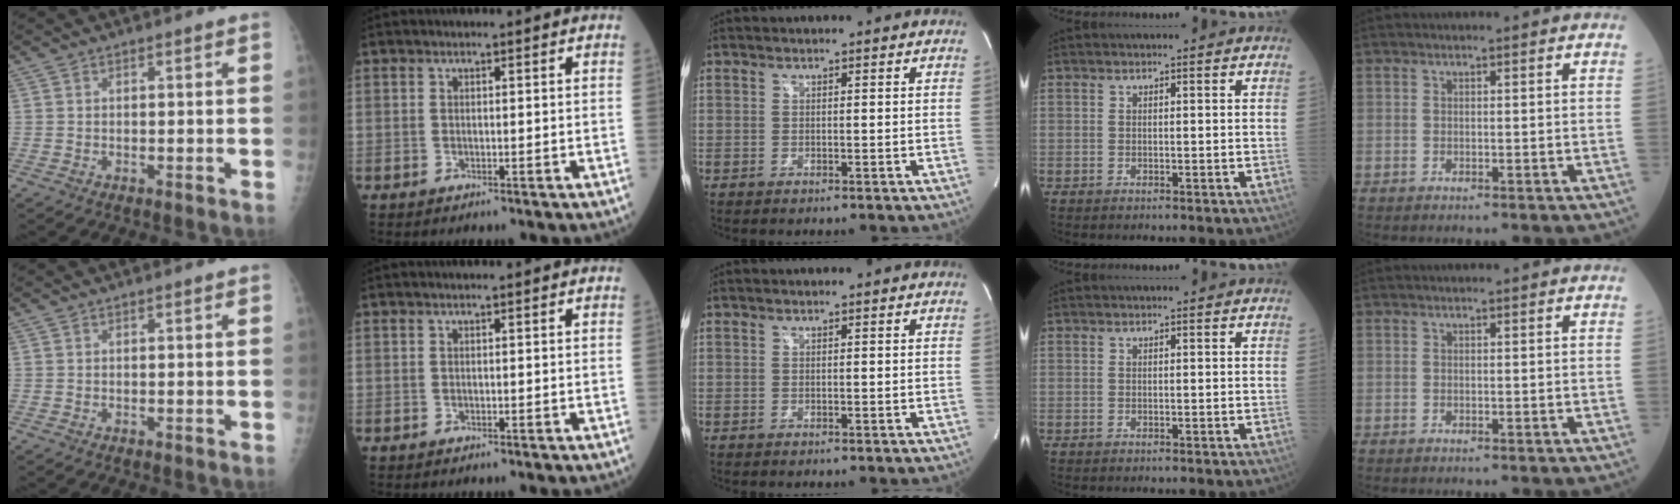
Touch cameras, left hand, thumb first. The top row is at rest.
{}